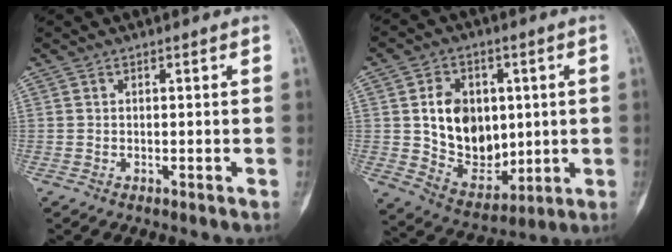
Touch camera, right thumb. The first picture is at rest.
{"total": 14.7, "force": [1.7, 11.0, 9.6], "torque": [-0.105, -0.017, 0.047]}